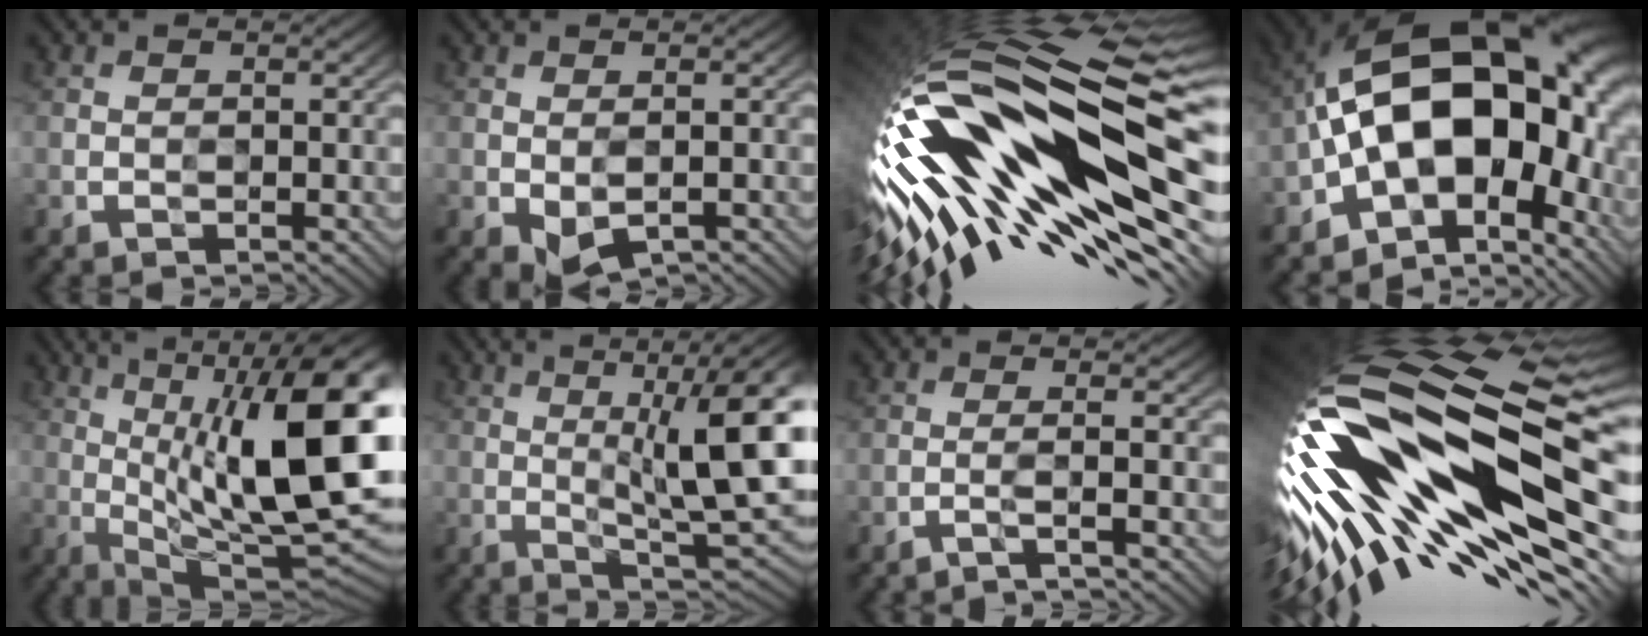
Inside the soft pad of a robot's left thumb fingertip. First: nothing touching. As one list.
[{"total": 0.9, "force": [-0.3, 0.6, 0.6], "torque": [-0.020, -0.002, -0.003]}, {"total": 18.8, "force": [-5.1, 6.3, 17.0], "torque": [-0.325, -0.019, -0.107]}, {"total": 17.2, "force": [-2.8, 9.7, 13.9], "torque": [-0.213, 0.023, -0.051]}, {"total": 18.7, "force": [1.8, 6.4, 17.5], "torque": [-0.252, 0.033, 0.031]}, {"total": 15.0, "force": [2.2, 4.5, 14.2], "torque": [-0.176, 0.030, 0.036]}, {"total": 1.8, "force": [-1.4, 0.0, 1.2], "torque": [-0.009, 0.012, -0.043]}, {"total": 19.0, "force": [-3.8, 7.9, 16.9], "torque": [-0.346, -0.024, -0.086]}]